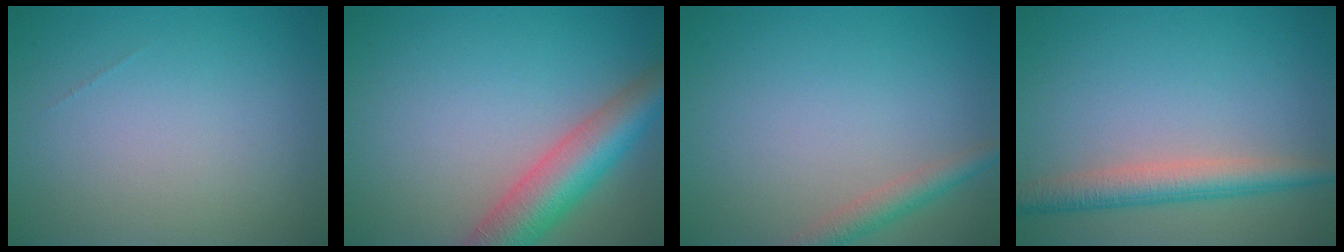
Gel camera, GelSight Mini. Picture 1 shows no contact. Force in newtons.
{"total": 6.7, "press": 6.7, "slide": 0.3}
{"total": 2.4, "press": 2.4, "slide": 0.1}
{"total": 4.0, "press": 4.0, "slide": 0.1}